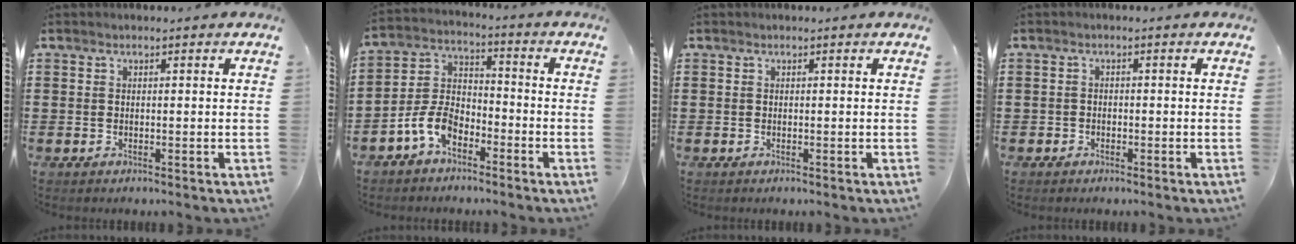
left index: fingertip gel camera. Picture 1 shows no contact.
{"total": 7.2, "force": [-4.4, 3.9, 4.1], "torque": [-0.113, 0.004, -0.093]}
{"total": 0.0}
{"total": 1.0, "force": [-0.8, 0.6, 0.0], "torque": [-0.003, 0.003, -0.019]}